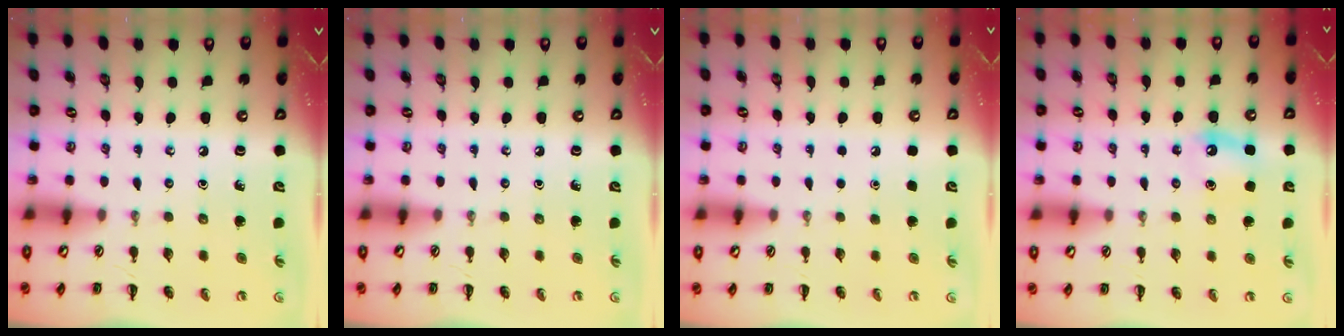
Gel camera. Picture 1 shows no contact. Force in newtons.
{"total": 0.0}
{"total": 1.6, "press": 1.6, "slide": 0.1}
{"total": 5.7, "press": 5.4, "slide": 1.9}